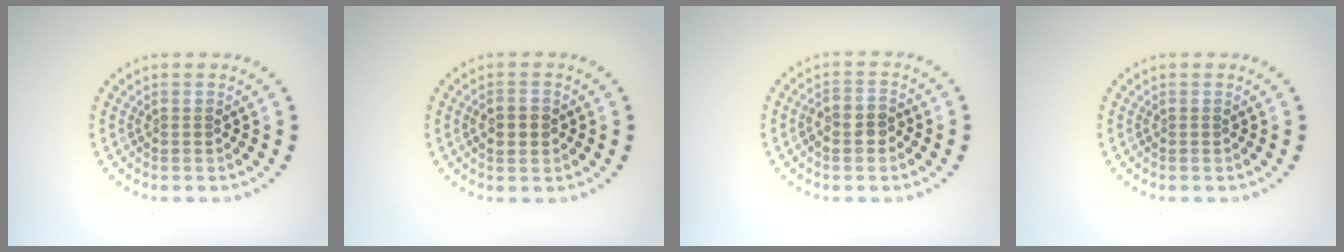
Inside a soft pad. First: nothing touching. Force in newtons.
{"total": 2.2, "press": 2.2, "slide": 0.3}
{"total": 2.3, "press": 2.2, "slide": 0.8}
{"total": 0.0}